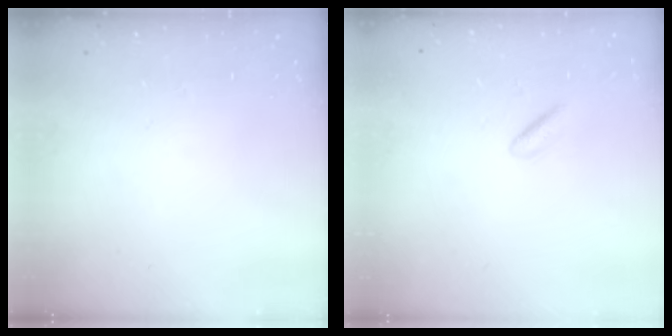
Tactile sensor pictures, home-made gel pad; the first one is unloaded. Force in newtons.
{"total": 2.5, "press": 2.3, "slide": 1.0}